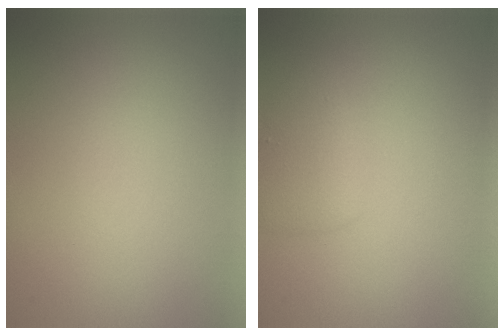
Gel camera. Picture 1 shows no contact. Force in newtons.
{"total": 2.1, "press": 2.1, "slide": 0.1}